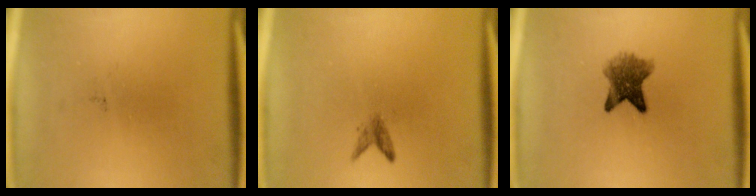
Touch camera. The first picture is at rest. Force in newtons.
{"total": 1.3}
{"total": 6.0}